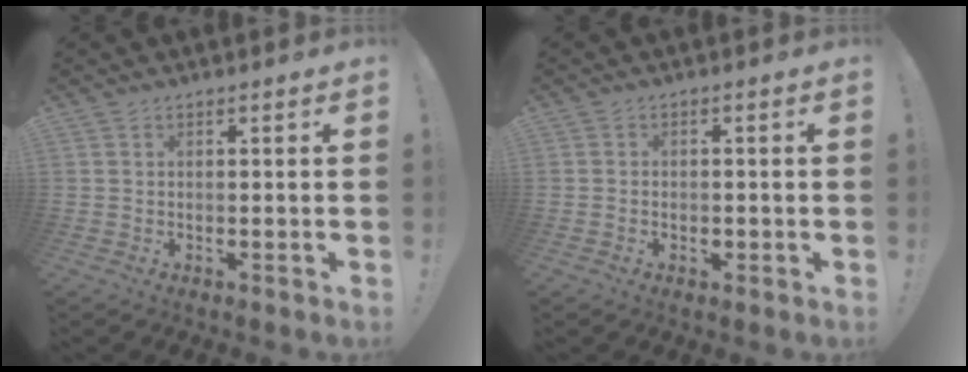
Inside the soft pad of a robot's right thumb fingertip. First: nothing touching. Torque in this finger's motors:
{"motor_torque": [-0.13, -0.40, -0.14, 0.46, 0.00]}